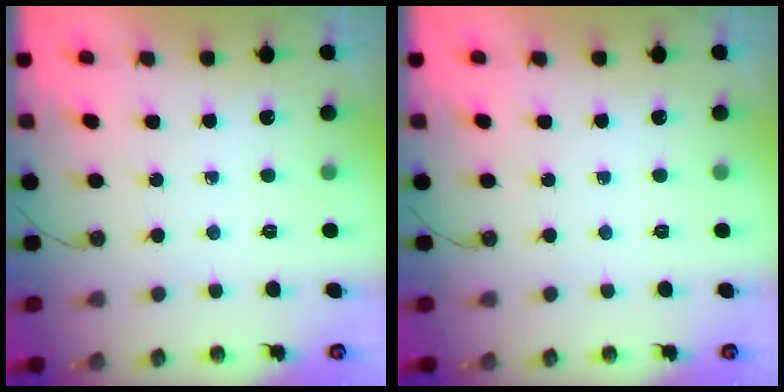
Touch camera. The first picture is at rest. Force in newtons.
{"total": 0.0}